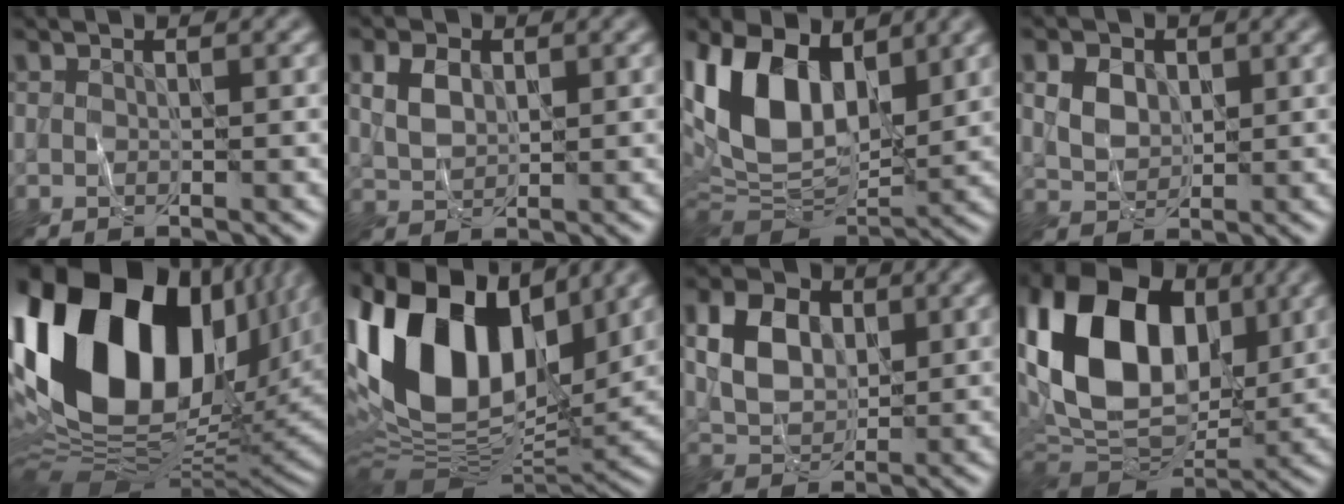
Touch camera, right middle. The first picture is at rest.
{"total": 2.9, "force": [1.0, 2.0, 1.9], "torque": [-0.044, 0.004, 0.021]}
{"total": 13.3, "force": [4.1, 8.1, 9.8], "torque": [-0.208, 0.015, 0.066]}
{"total": 3.2, "force": [1.0, 2.4, 1.8], "torque": [-0.040, 0.000, 0.015]}
{"total": 20.9, "force": [6.0, 12.6, 15.5], "torque": [-0.323, 0.025, 0.097]}
{"total": 18.1, "force": [4.7, 10.4, 14.0], "torque": [-0.279, 0.039, 0.064]}
{"total": 5.5, "force": [1.4, 4.0, 3.6], "torque": [-0.079, 0.005, 0.025]}
{"total": 16.3, "force": [3.8, 11.3, 11.1], "torque": [-0.217, 0.024, 0.063]}